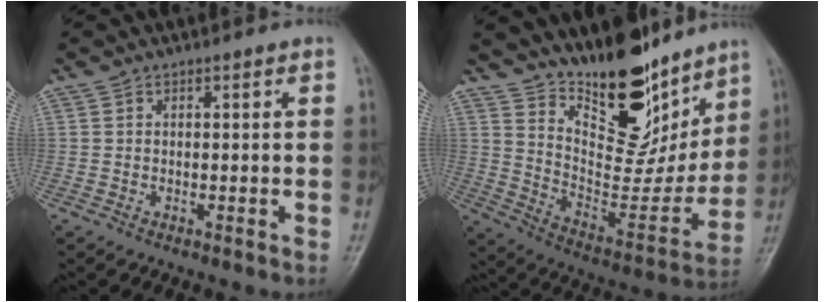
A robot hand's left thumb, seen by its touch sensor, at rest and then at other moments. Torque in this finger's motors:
{"motor_torque": [0.71, 0.38, 0.89, -1.88, 0.16]}